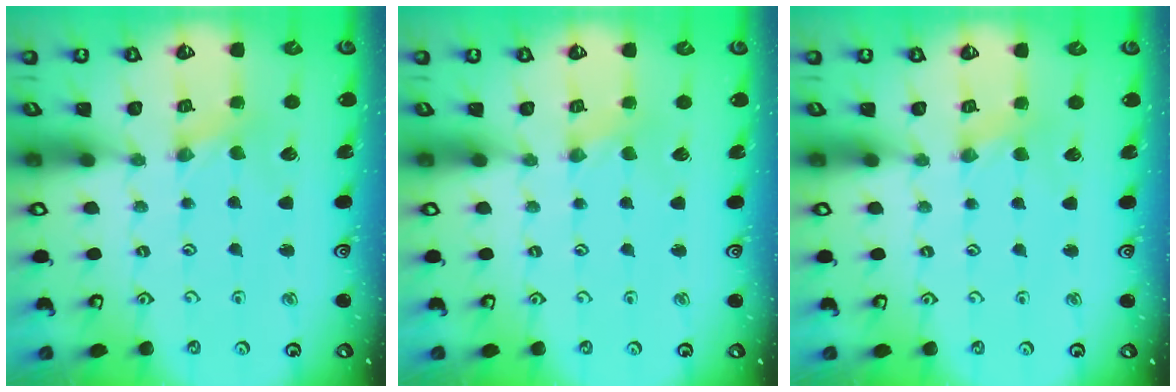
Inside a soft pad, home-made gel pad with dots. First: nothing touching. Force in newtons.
{"total": 0.0}
{"total": 2.4, "press": 2.4, "slide": 0.4}